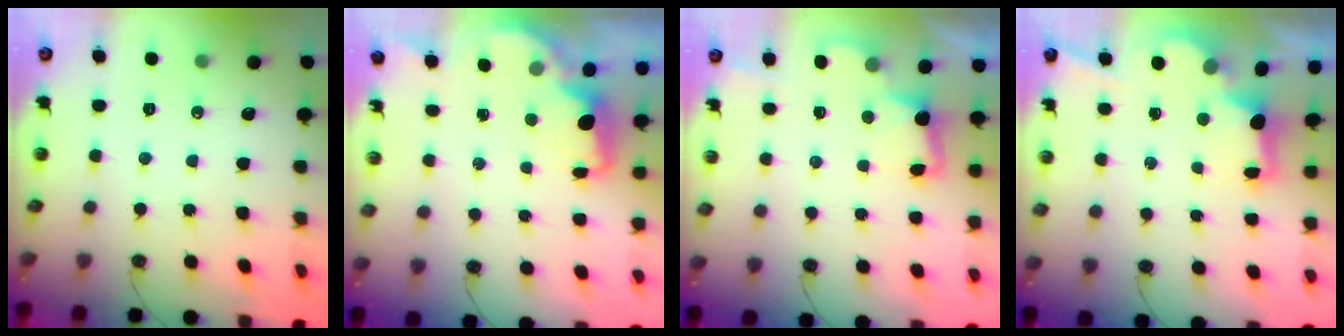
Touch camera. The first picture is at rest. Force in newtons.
{"total": 1.7, "press": 1.6, "slide": 0.5}
{"total": 3.1, "press": 3.0, "slide": 0.8}
{"total": 2.6, "press": 2.5, "slide": 0.7}